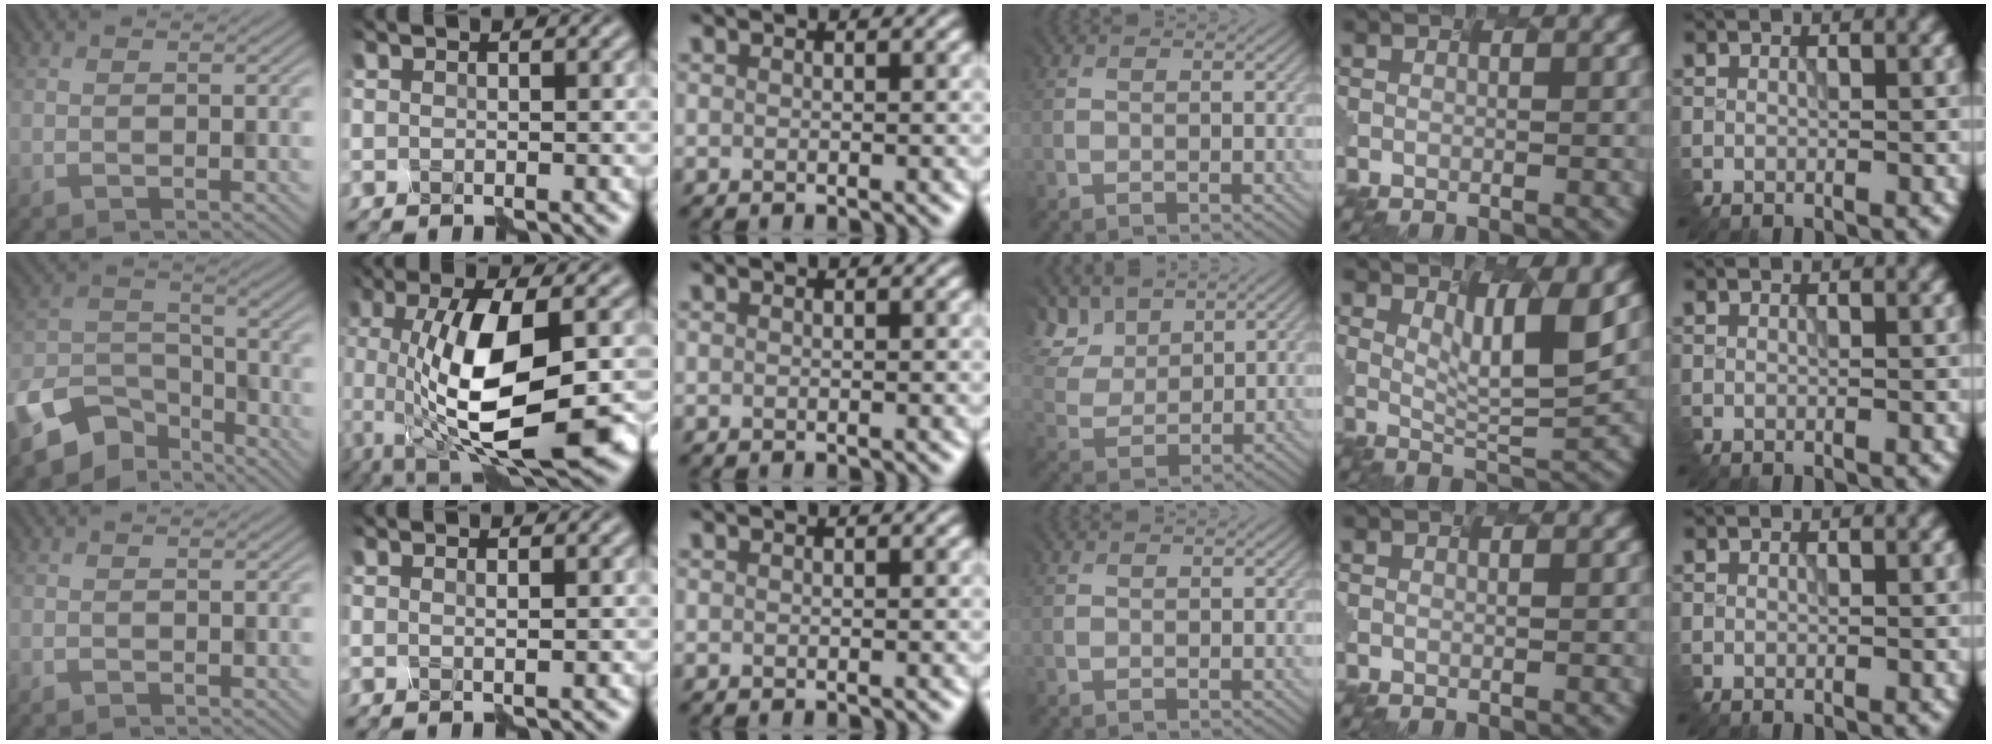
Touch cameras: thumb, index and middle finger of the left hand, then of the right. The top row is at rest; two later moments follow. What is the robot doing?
{"motion": "disassemble", "object": "puzzle pieces"}